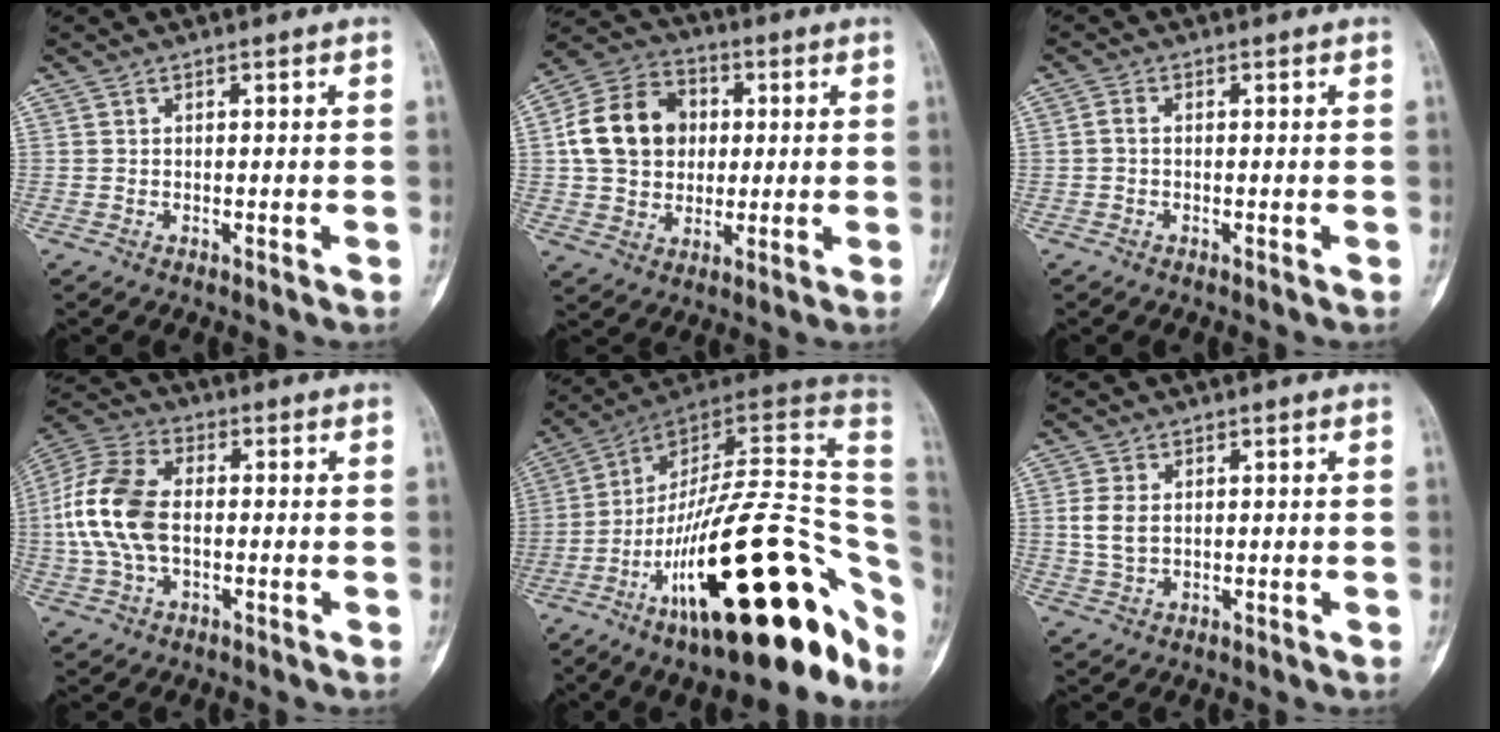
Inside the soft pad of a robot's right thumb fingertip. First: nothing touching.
{"total": 14.6, "force": [1.6, 11.8, 8.4], "torque": [-0.134, 0.017, 0.025]}
{"total": 1.2, "force": [-0.3, 0.6, 0.9], "torque": [-0.018, 0.002, -0.008]}
{"total": 14.1, "force": [-0.7, 8.7, 11.1], "torque": [-0.237, 0.027, -0.016]}
{"total": 35.1, "force": [-11.5, 11.5, 31.1], "torque": [-0.385, 0.062, -0.181]}
{"total": 4.3, "force": [0.5, 2.8, 3.2], "torque": [-0.069, 0.000, 0.013]}